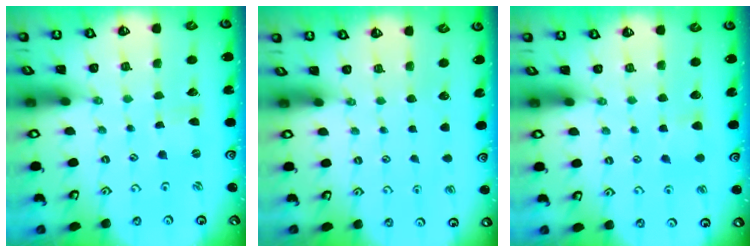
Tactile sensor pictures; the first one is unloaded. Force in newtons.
{"total": 0.0}
{"total": 4.4, "press": 4.3, "slide": 0.6}